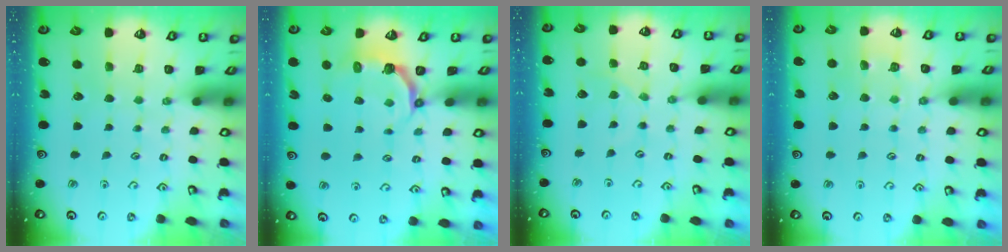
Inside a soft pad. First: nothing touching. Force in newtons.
{"total": 5.0, "press": 3.4, "slide": 3.7}
{"total": 0.6, "press": 0.5, "slide": 0.2}
{"total": 5.3, "press": 5.2, "slide": 0.6}